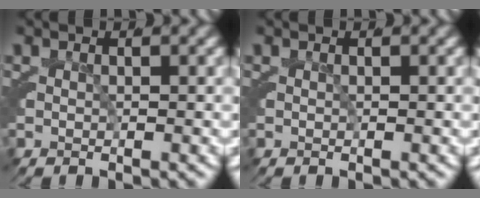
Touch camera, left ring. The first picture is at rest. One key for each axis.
{"total": 0.0}